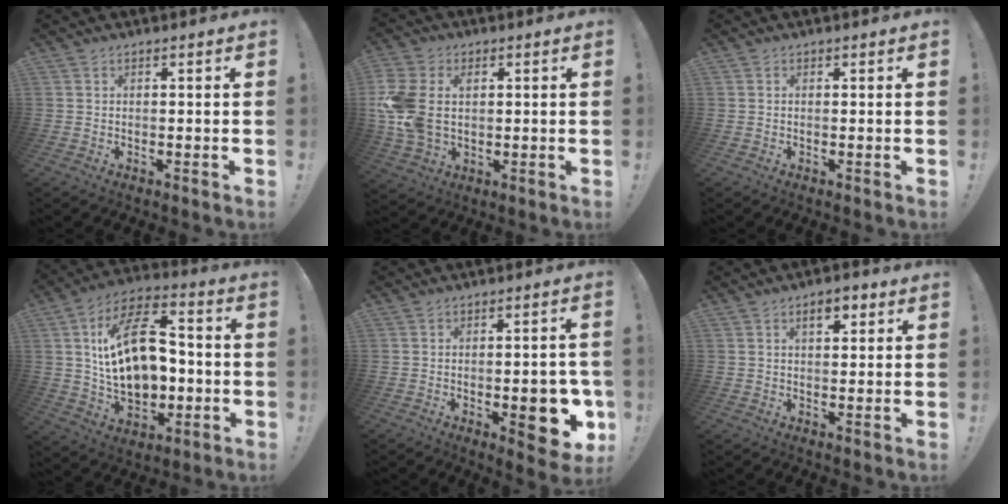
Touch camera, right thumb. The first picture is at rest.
{"total": 13.2, "force": [1.9, 9.9, 8.6], "torque": [-0.178, -0.012, 0.035]}
{"total": 0.0}
{"total": 21.6, "force": [1.9, 13.7, 16.6], "torque": [-0.274, -0.003, 0.037]}
{"total": 12.0, "force": [-3.1, 5.0, 10.4], "torque": [-0.104, 0.000, -0.039]}
{"total": 5.0, "force": [2.3, 2.5, 3.6], "torque": [-0.040, -0.004, 0.033]}